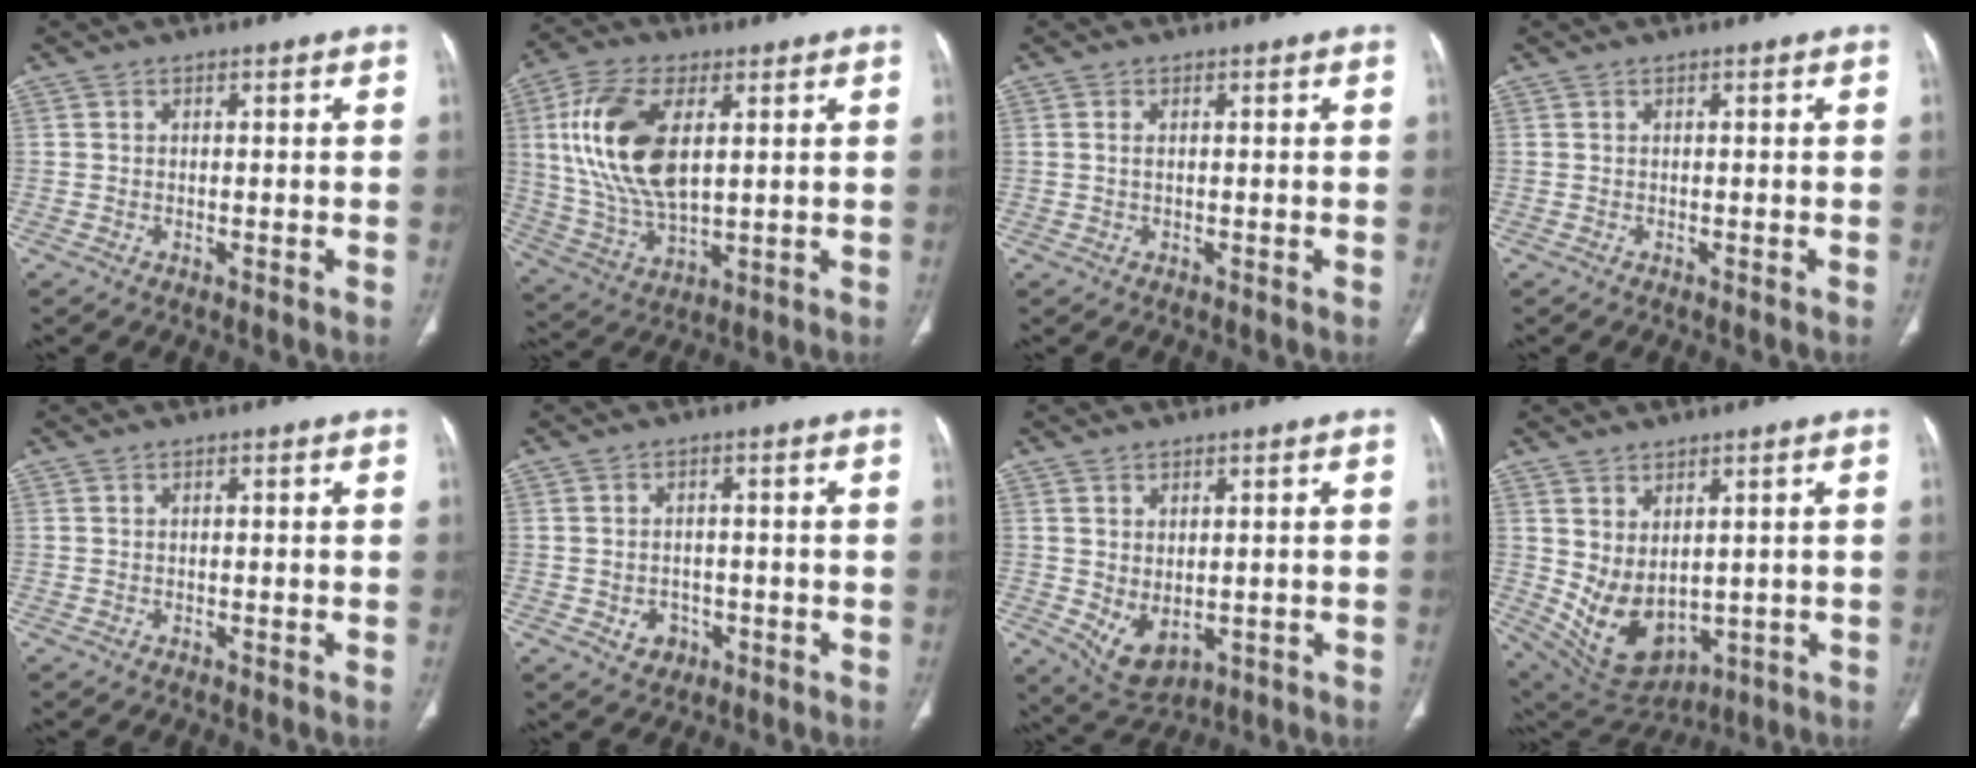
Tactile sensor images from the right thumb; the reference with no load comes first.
{"total": 18.0, "force": [4.2, 9.2, 15.0], "torque": [-0.300, -0.009, 0.084]}
{"total": 1.0, "force": [0.2, 0.5, 0.9], "torque": [-0.021, 0.003, 0.006]}
{"total": 0.0}
{"total": 0.0}
{"total": 3.8, "force": [-1.2, 3.2, 1.6], "torque": [-0.009, 0.008, -0.010]}
{"total": 6.4, "force": [-0.6, 4.0, 4.9], "torque": [-0.075, -0.009, 0.016]}
{"total": 11.0, "force": [0.8, 7.2, 8.2], "torque": [-0.129, -0.019, 0.054]}